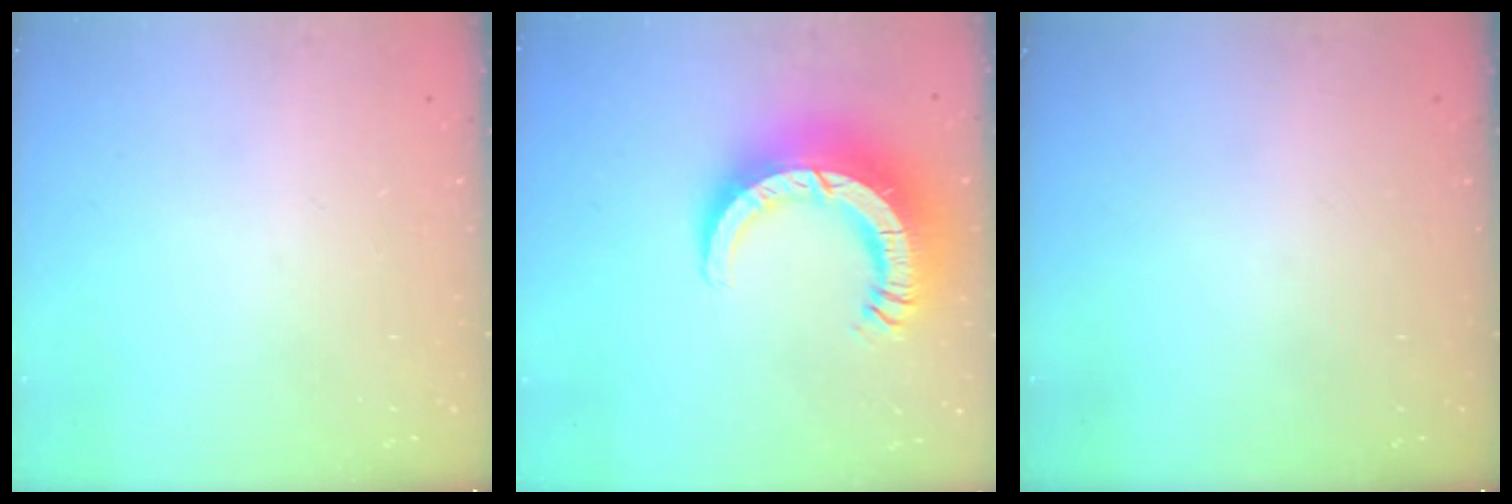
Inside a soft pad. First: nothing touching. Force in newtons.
{"total": 15.0, "press": 14.9, "slide": 1.6}
{"total": 0.0}